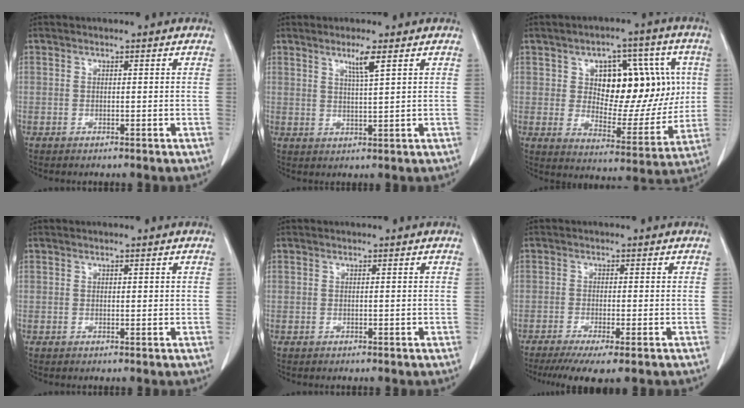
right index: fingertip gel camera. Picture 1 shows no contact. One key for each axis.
{"total": 3.3, "fx": 1.8, "fy": -0.5, "fz": 2.7, "tx": -0.052, "ty": -0.005, "tz": 0.037}
{"total": 17.0, "fx": 3.7, "fy": 9.0, "fz": 14.0, "tx": -0.196, "ty": 0.025, "tz": 0.066}
{"total": 0.6, "fx": 0.2, "fy": 0.4, "fz": 0.4, "tx": -0.002, "ty": 0.001, "tz": 0.003}
{"total": 0.0}
{"total": 7.2, "fx": -5.1, "fy": 0.5, "fz": 5.0, "tx": -0.075, "ty": -0.017, "tz": -0.079}